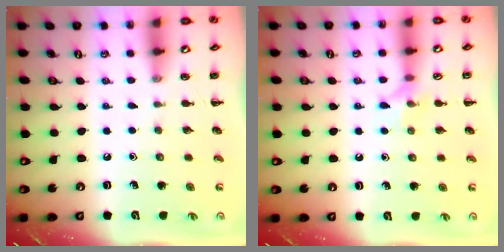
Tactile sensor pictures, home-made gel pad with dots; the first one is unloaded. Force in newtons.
{"total": 6.4, "press": 6.4, "slide": 0.9}